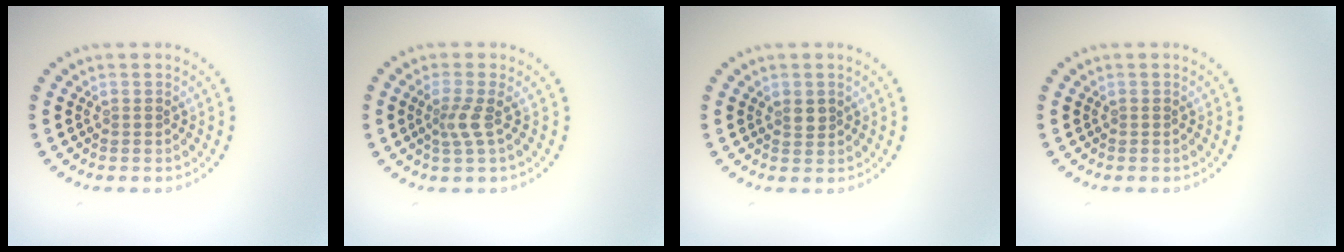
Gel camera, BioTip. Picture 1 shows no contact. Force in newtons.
{"total": 1.9, "press": 1.3, "slide": 1.4}
{"total": 1.2, "press": 1.0, "slide": 0.5}
{"total": 0.0}